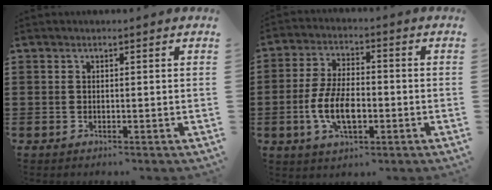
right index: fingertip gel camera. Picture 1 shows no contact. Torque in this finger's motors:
{"motor_torque": [1.07, 1.06, 0.33, 0.02]}